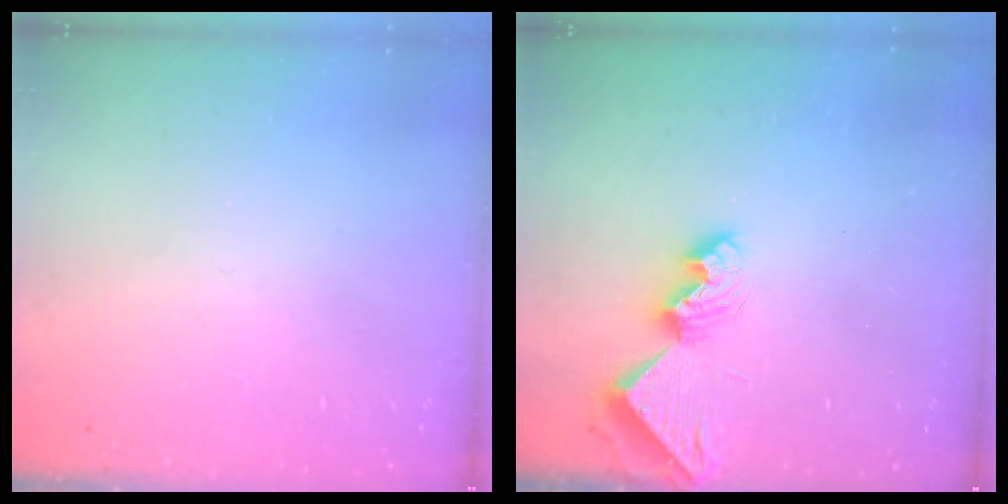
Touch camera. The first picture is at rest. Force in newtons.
{"total": 9.5, "press": 9.5, "slide": 0.9}